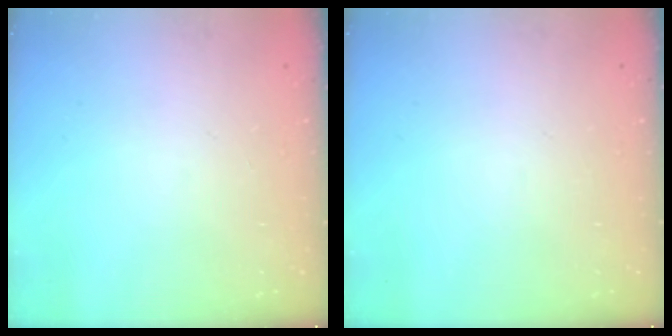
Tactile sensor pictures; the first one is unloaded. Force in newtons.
{"total": 0.0}